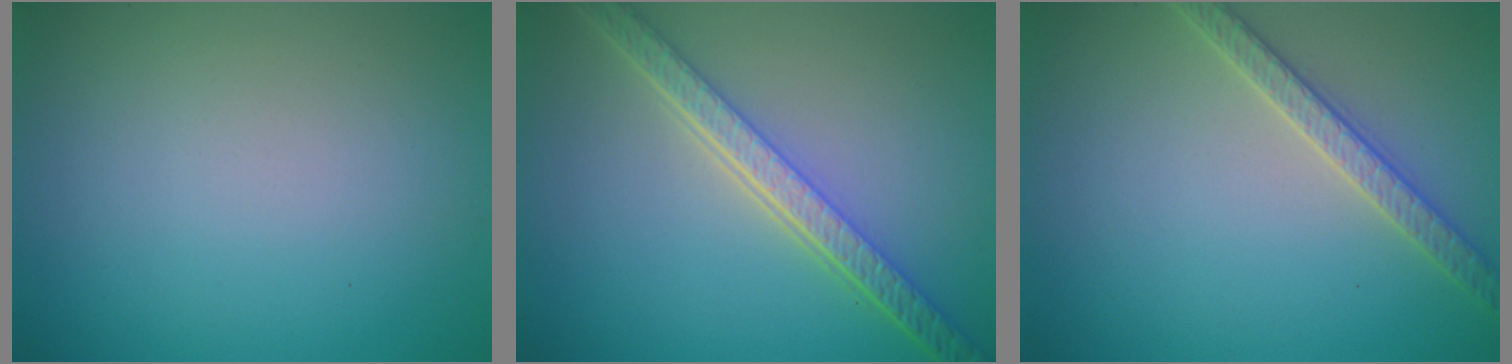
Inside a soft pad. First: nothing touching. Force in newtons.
{"total": 5.7, "press": 4.3, "slide": 3.7}
{"total": 2.8, "press": 2.8, "slide": 0.4}